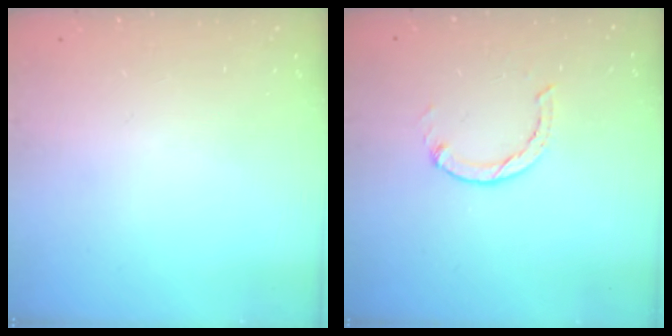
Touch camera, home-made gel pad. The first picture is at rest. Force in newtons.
{"total": 0.0}